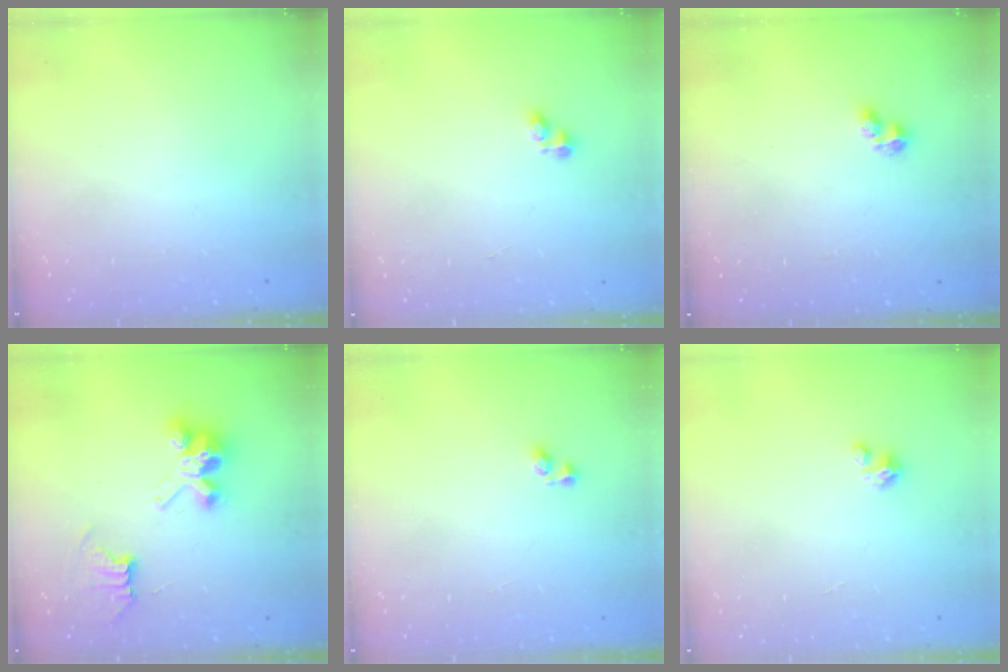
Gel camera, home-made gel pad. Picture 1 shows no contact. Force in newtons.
{"total": 2.7, "press": 2.6, "slide": 0.5}
{"total": 2.4, "press": 2.3, "slide": 0.6}
{"total": 8.4, "press": 8.3, "slide": 0.6}
{"total": 3.4, "press": 3.4, "slide": 0.5}
{"total": 2.6, "press": 2.6, "slide": 0.2}